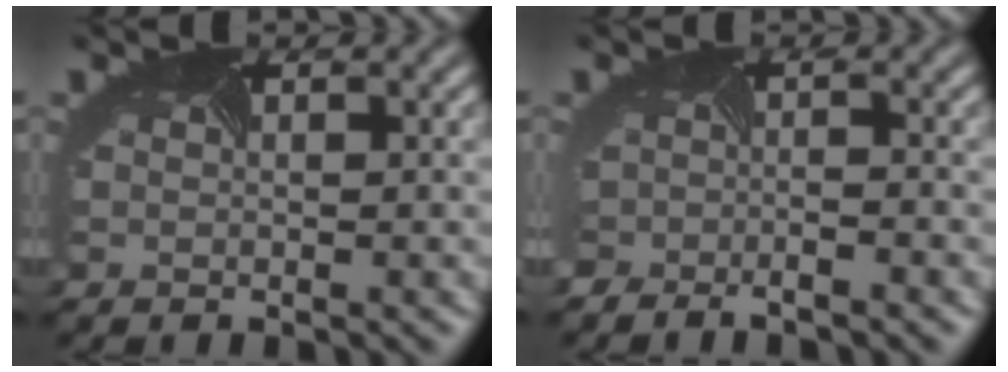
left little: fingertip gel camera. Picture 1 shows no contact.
{"total": 2.0, "force": [-1.9, 0.4, 0.6], "torque": [-0.014, -0.024, -0.029]}